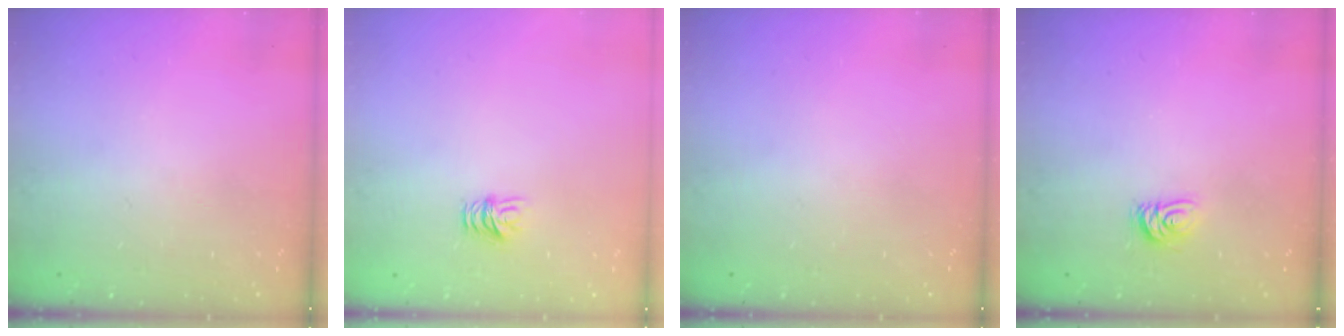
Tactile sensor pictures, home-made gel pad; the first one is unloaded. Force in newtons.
{"total": 4.4, "press": 4.4, "slide": 0.3}
{"total": 0.0}
{"total": 3.8, "press": 3.7, "slide": 0.5}